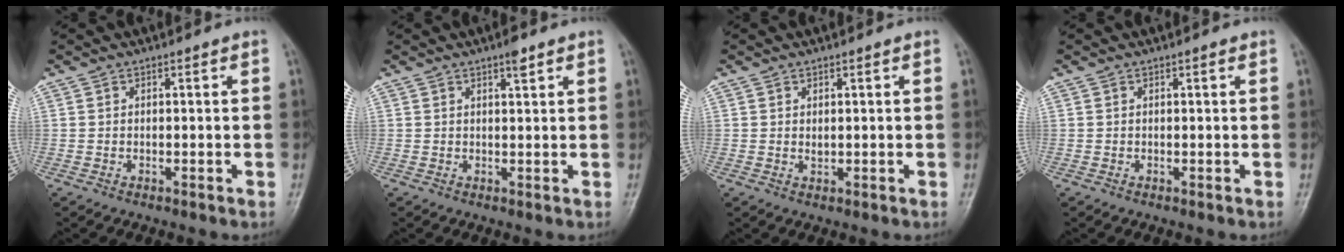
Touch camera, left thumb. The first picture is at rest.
{"total": 2.4, "force": [1.6, 0.5, 1.7], "torque": [-0.023, -0.008, 0.023]}
{"total": 1.1, "force": [0.4, 0.6, 0.8], "torque": [-0.010, -0.005, 0.011]}
{"total": 0.6, "force": [0.3, 0.1, 0.4], "torque": [-0.006, 0.000, 0.003]}